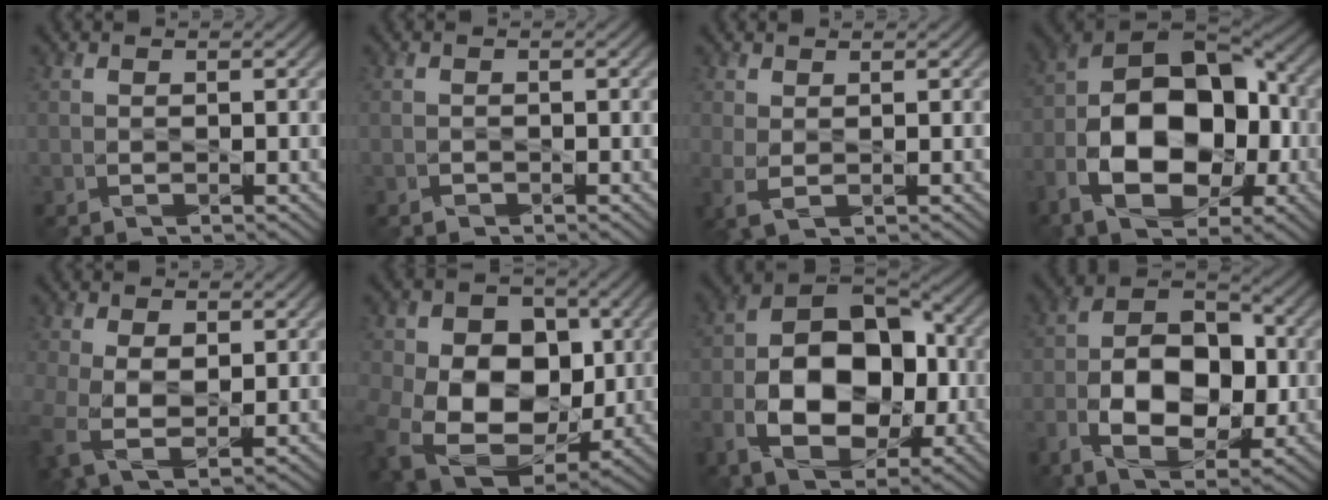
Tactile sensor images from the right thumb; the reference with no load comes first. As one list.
[{"total": 0.5, "force": [-0.4, 0.3, 0.1], "torque": [0.001, -0.002, -0.007]}, {"total": 2.3, "force": [0.2, 0.9, 2.1], "torque": [-0.063, -0.005, 0.003]}, {"total": 16.4, "force": [-4.6, 9.8, 12.3], "torque": [-0.224, -0.021, -0.096]}, {"total": 6.4, "force": [-0.5, 3.8, 5.1], "torque": [-0.131, -0.016, -0.008]}, {"total": 16.6, "force": [-2.9, 12.8, 10.2], "torque": [-0.212, -0.029, -0.048]}, {"total": 14.6, "force": [-3.5, 9.1, 10.8], "torque": [-0.198, -0.013, -0.070]}, {"total": 11.5, "force": [-3.0, 7.0, 8.7], "torque": [-0.163, 0.000, -0.060]}]